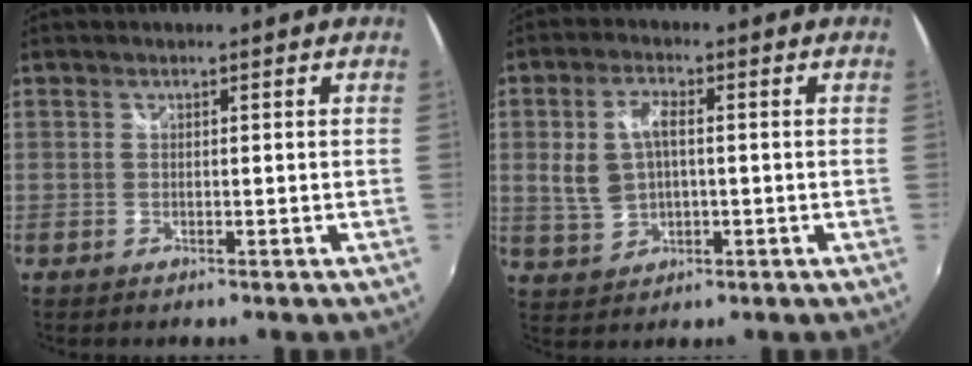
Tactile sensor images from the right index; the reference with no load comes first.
{"total": 7.4, "force": [0.6, 4.6, 5.7], "torque": [-0.121, 0.009, 0.020]}